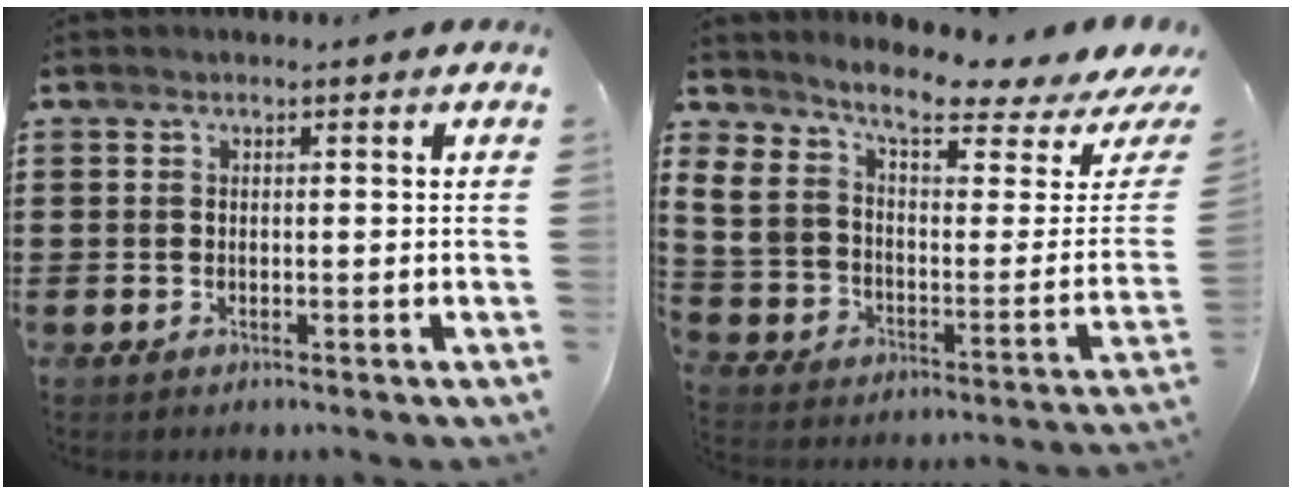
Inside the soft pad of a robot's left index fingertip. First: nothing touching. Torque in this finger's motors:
{"motor_torque": [2.14, 0.00, 0.46, 0.21]}